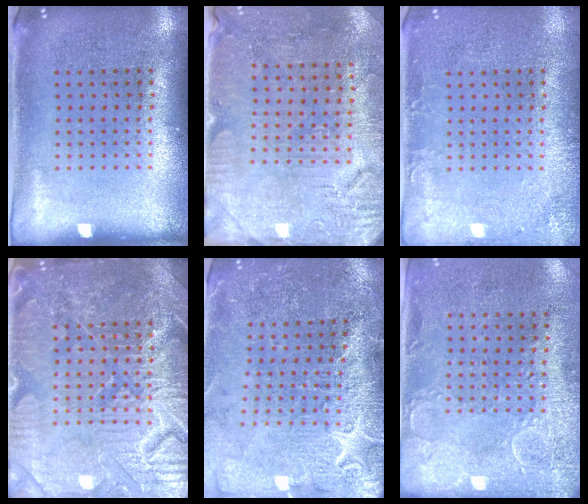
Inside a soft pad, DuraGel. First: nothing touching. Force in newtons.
{"total": 3.0, "press": 2.8, "slide": 0.9}
{"total": 1.7, "press": 1.7, "slide": 0.3}
{"total": 7.1, "press": 7.1, "slide": 1.0}
{"total": 3.1, "press": 3.1, "slide": 0.5}
{"total": 2.9, "press": 2.3, "slide": 1.8}